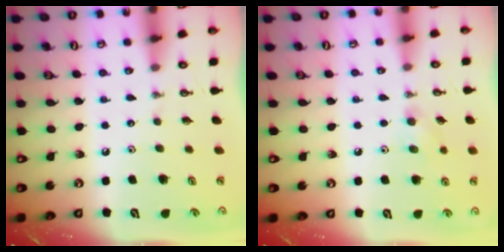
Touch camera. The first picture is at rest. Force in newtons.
{"total": 6.0, "press": 5.8, "slide": 1.4}